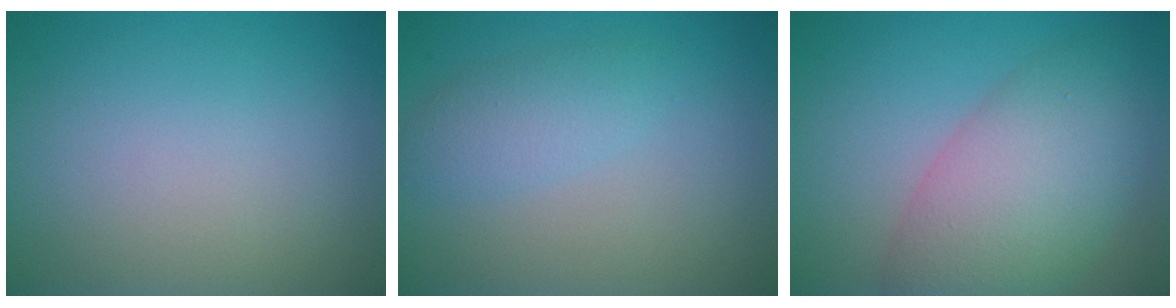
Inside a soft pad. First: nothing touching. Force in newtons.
{"total": 2.4, "press": 2.4, "slide": 0.1}
{"total": 7.7, "press": 7.7, "slide": 0.5}